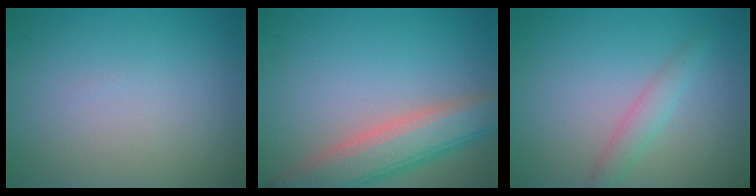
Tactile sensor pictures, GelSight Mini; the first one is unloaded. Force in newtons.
{"total": 6.2, "press": 6.1, "slide": 0.5}
{"total": 1.9, "press": 1.9, "slide": 0.0}